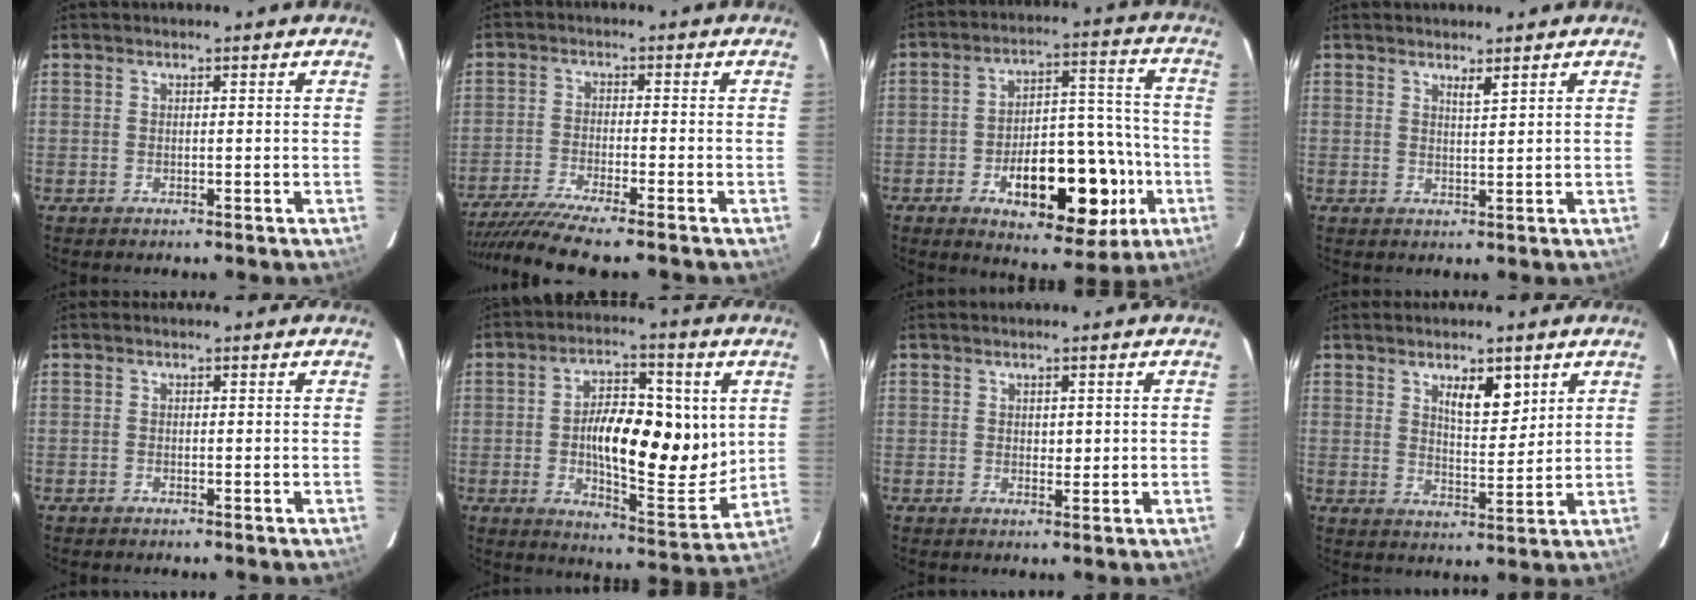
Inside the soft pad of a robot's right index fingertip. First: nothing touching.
{"total": 10.5, "force": [-9.1, -1.0, 5.1], "torque": [-0.071, -0.025, -0.147]}
{"total": 17.2, "force": [-6.1, 7.2, 14.4], "torque": [-0.199, 0.024, -0.079]}
{"total": 1.4, "force": [1.1, -0.1, 0.8], "torque": [-0.016, -0.007, 0.022]}
{"total": 0.0}
{"total": 16.3, "force": [1.2, 5.9, 15.1], "torque": [-0.236, 0.004, 0.025]}
{"total": 1.6, "force": [0.3, 1.0, 1.3], "torque": [-0.015, -0.001, 0.006]}
{"total": 5.9, "force": [3.3, 2.1, 4.4], "torque": [-0.073, -0.003, 0.057]}